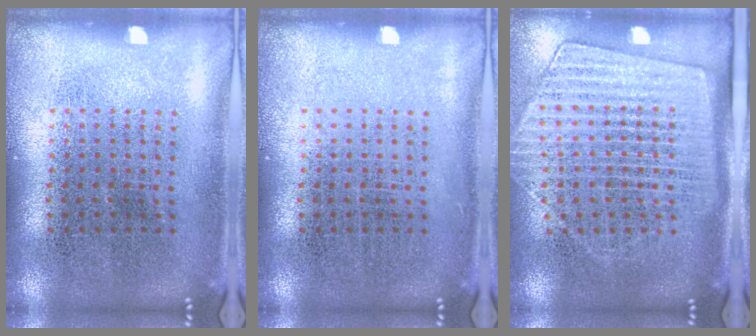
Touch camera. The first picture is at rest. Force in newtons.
{"total": 0.0}
{"total": 1.9, "press": 1.6, "slide": 1.0}